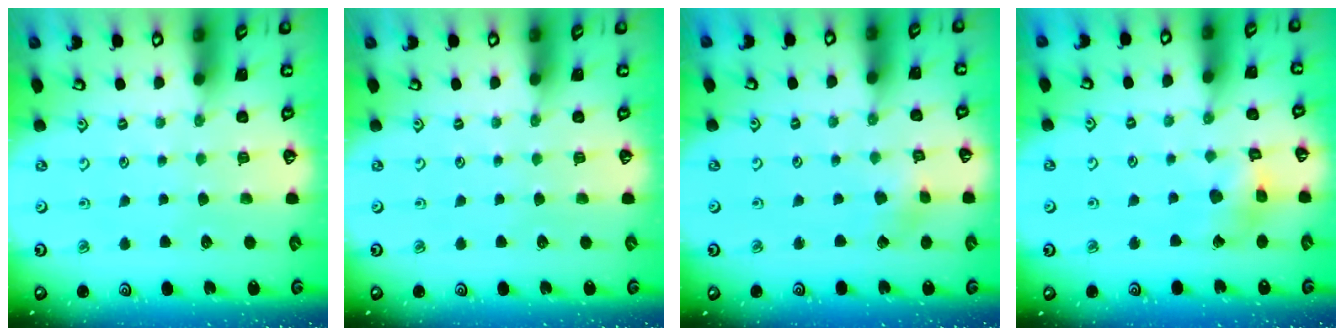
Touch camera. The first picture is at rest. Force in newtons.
{"total": 0.0}
{"total": 1.9, "press": 1.9, "slide": 0.2}
{"total": 7.6, "press": 7.5, "slide": 0.7}